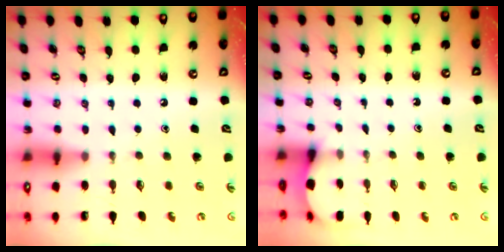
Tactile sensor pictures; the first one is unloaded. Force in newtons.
{"total": 2.8, "press": 2.8, "slide": 0.3}